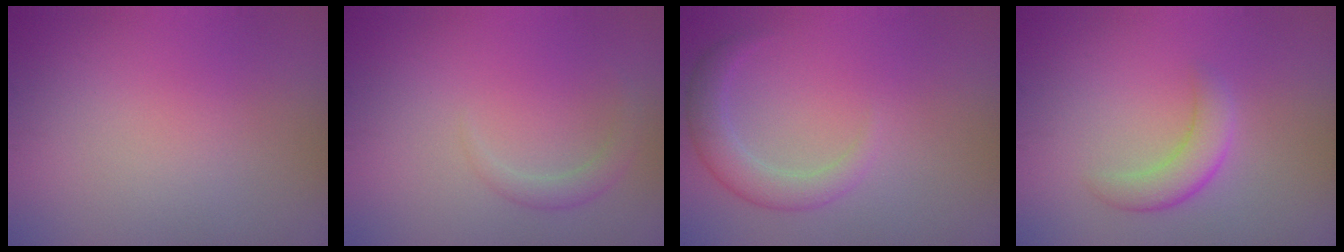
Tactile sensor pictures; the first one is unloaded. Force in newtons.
{"total": 1.4, "press": 1.4, "slide": 0.1}
{"total": 2.7, "press": 2.7, "slide": 0.1}
{"total": 2.6, "press": 2.6, "slide": 0.1}